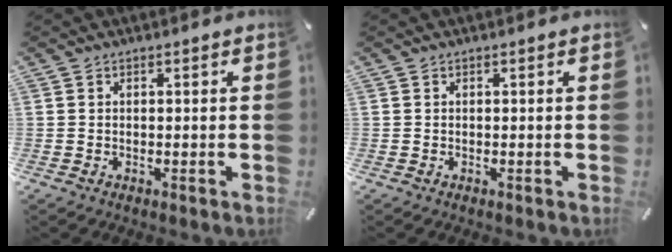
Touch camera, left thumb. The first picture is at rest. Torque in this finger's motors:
{"motor_torque": [-0.11, -0.16, 0.02, 0.03, 0.00]}